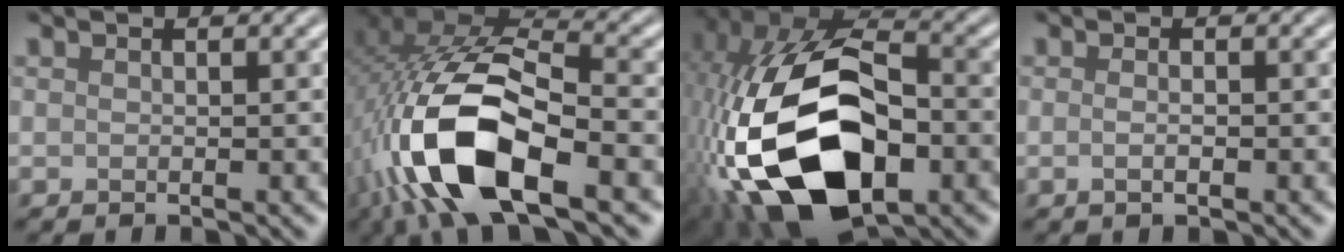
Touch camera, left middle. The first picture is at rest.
{"total": 14.8, "force": [-5.0, 6.7, 12.2], "torque": [-0.265, -0.009, -0.092]}
{"total": 19.0, "force": [-5.3, 11.2, 14.5], "torque": [-0.317, -0.019, -0.091]}
{"total": 1.1, "force": [-0.3, 0.3, 1.0], "torque": [-0.019, -0.004, -0.007]}